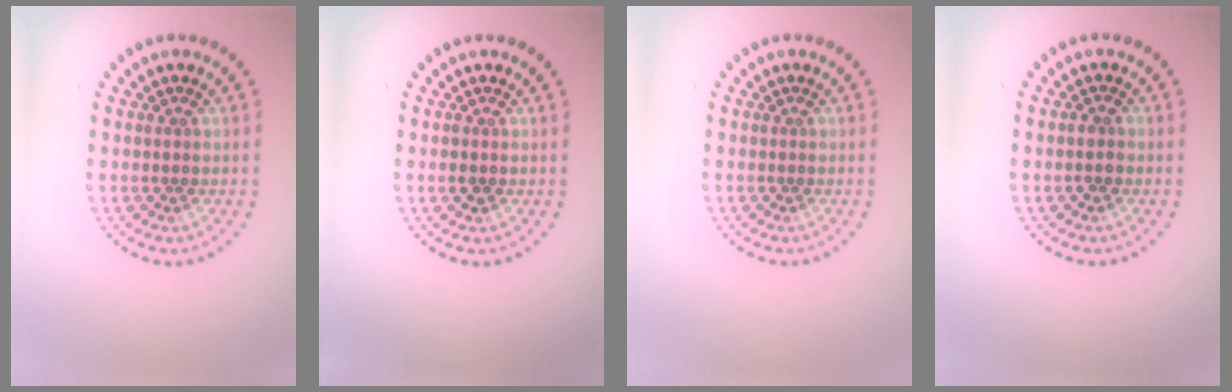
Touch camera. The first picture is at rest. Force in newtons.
{"total": 0.9, "press": 0.9, "slide": 0.2}
{"total": 0.0}
{"total": 1.1, "press": 1.0, "slide": 0.4}